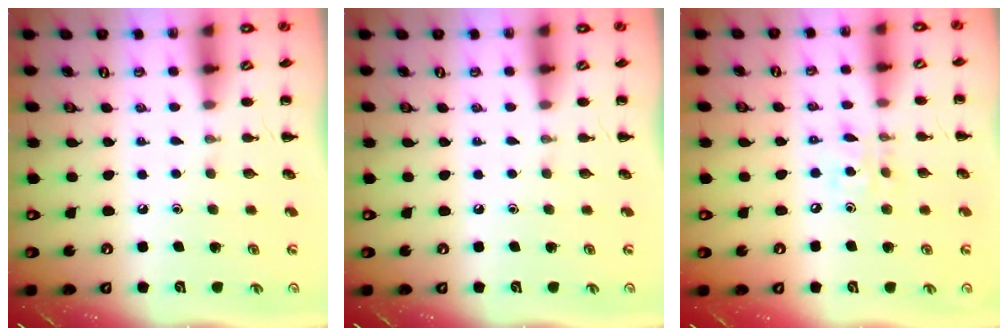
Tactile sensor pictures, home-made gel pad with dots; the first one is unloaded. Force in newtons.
{"total": 0.0}
{"total": 6.4, "press": 6.2, "slide": 1.3}